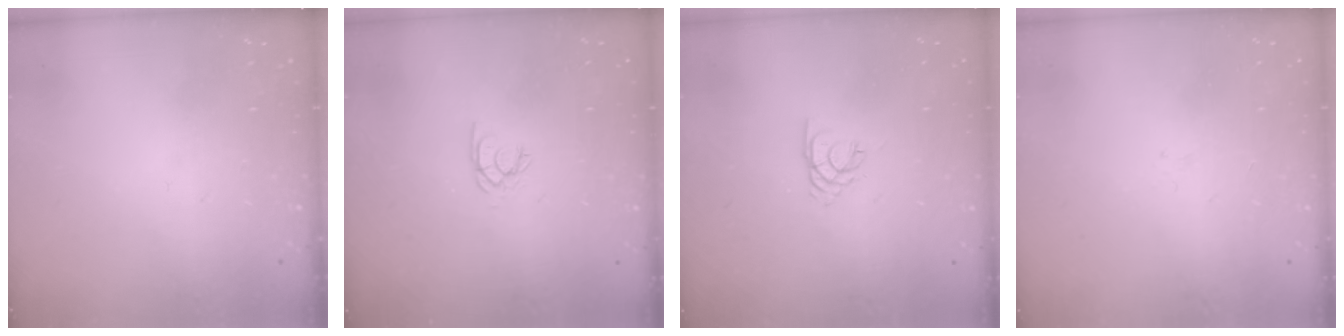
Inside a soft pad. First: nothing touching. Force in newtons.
{"total": 2.0, "press": 2.0, "slide": 0.4}
{"total": 1.7, "press": 1.7, "slide": 0.4}
{"total": 1.3, "press": 1.2, "slide": 0.5}